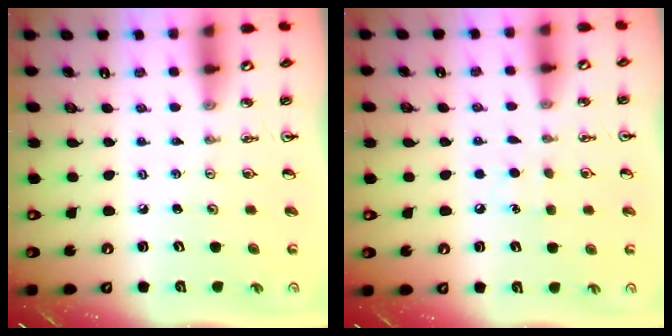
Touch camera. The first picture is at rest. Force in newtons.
{"total": 6.3, "press": 6.3, "slide": 0.8}